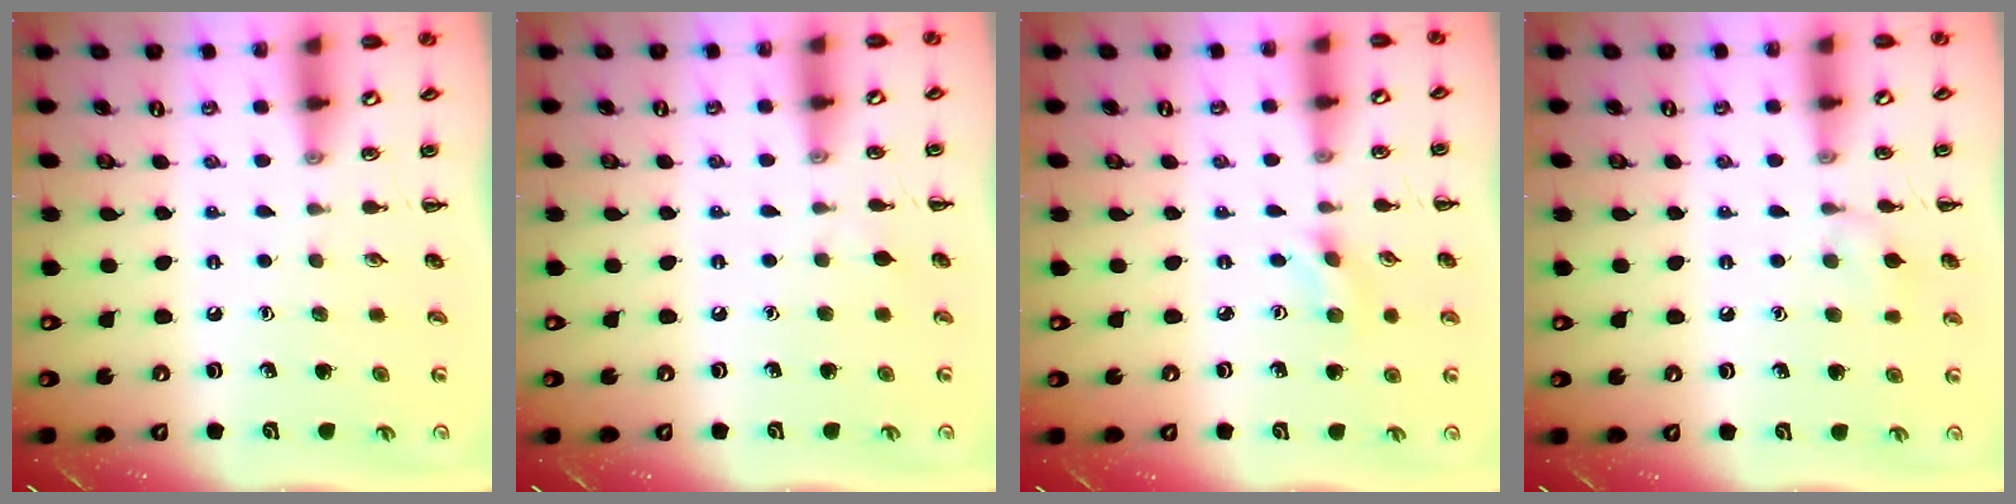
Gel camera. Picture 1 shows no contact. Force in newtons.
{"total": 2.7, "press": 2.5, "slide": 1.1}
{"total": 1.4, "press": 1.3, "slide": 0.5}
{"total": 6.5, "press": 6.1, "slide": 2.2}